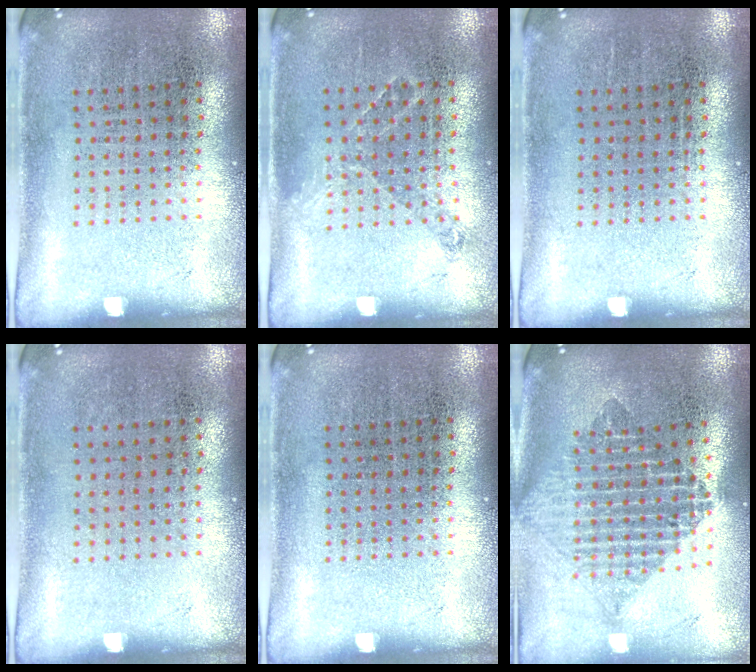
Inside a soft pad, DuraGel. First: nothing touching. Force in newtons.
{"total": 0.8, "press": 0.7, "slide": 0.4}
{"total": 0.0}
{"total": 0.0}
{"total": 0.0}
{"total": 2.1, "press": 1.7, "slide": 1.2}